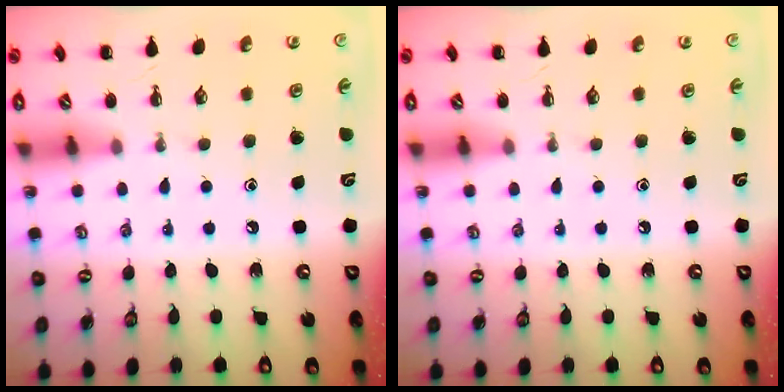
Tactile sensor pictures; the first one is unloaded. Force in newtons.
{"total": 0.0}